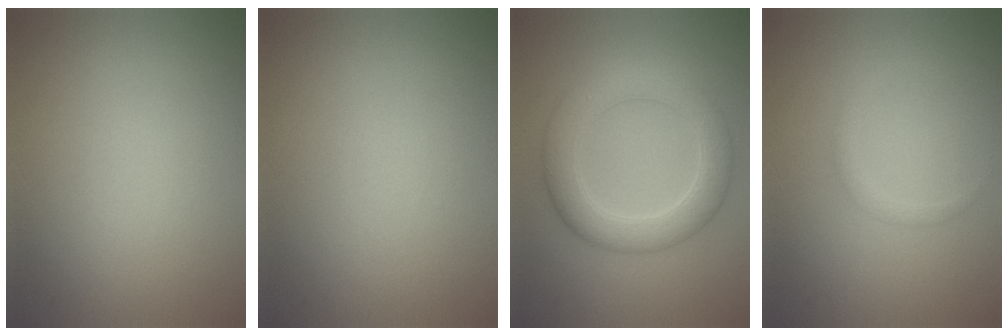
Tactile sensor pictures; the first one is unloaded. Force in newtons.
{"total": 0.0}
{"total": 5.2, "press": 5.2, "slide": 0.1}
{"total": 0.9, "press": 0.9, "slide": 0.1}